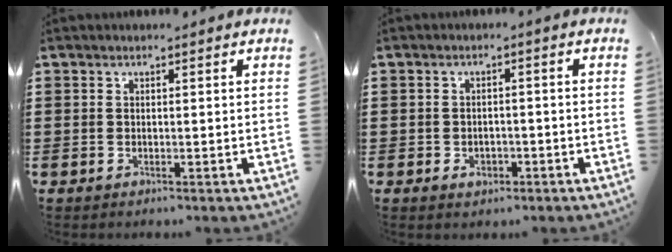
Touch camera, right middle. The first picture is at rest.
{"total": 1.8, "force": [-0.9, 1.2, 1.0], "torque": [-0.016, -0.005, -0.020]}